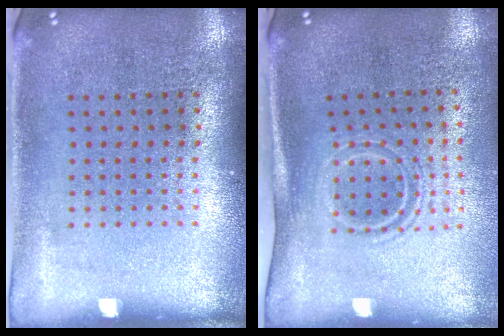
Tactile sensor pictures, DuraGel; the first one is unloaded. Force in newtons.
{"total": 1.6, "press": 1.0, "slide": 1.2}